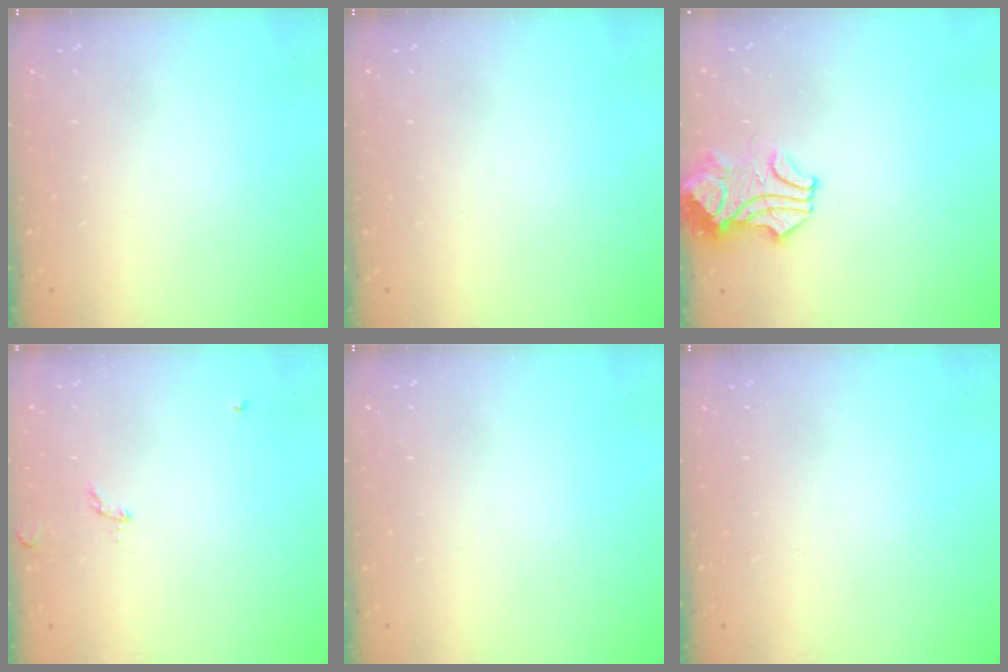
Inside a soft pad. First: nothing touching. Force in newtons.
{"total": 0.0}
{"total": 1.7, "press": 1.5, "slide": 0.8}
{"total": 2.8, "press": 2.8, "slide": 0.3}
{"total": 0.0}
{"total": 0.0}